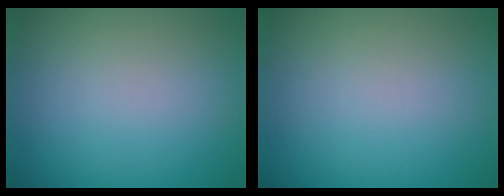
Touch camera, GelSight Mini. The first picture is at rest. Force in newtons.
{"total": 0.0}